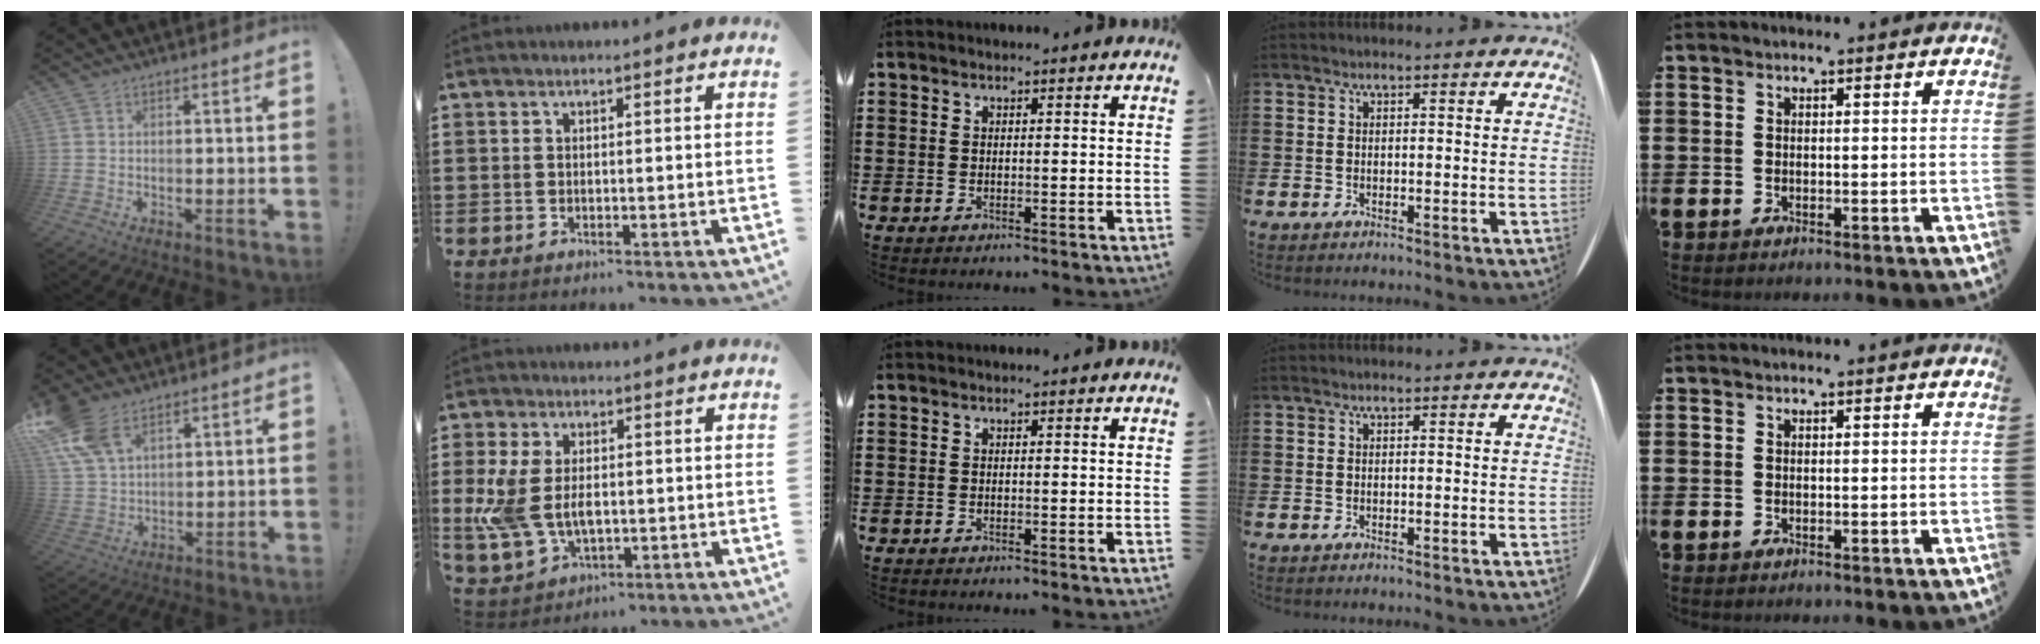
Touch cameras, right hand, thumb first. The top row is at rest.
{"thumb": {"total": 11.6, "force": [7.4, 6.3, 6.3], "torque": [-0.131, -0.030, 0.148]}, "index": {"total": 7.9, "force": [-0.1, 5.3, 5.8], "torque": [-0.151, 0.003, -0.006]}}